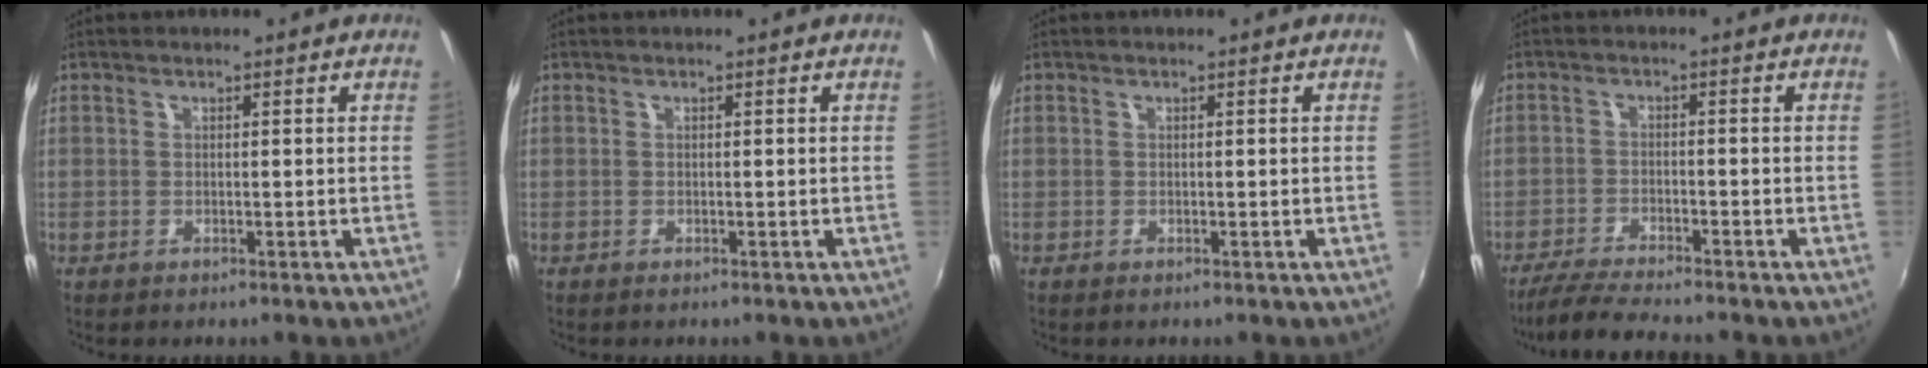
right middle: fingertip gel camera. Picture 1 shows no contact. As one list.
[{"total": 0.0}, {"total": 0.0}, {"total": 7.1, "force": [-6.5, 0.0, 3.0], "torque": [-0.084, -0.019, -0.116]}]